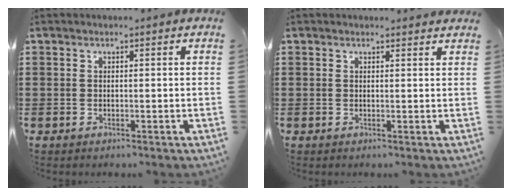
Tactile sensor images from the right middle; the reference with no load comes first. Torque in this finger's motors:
{"motor_torque": [-0.35, -0.40, 0.02, -0.02]}